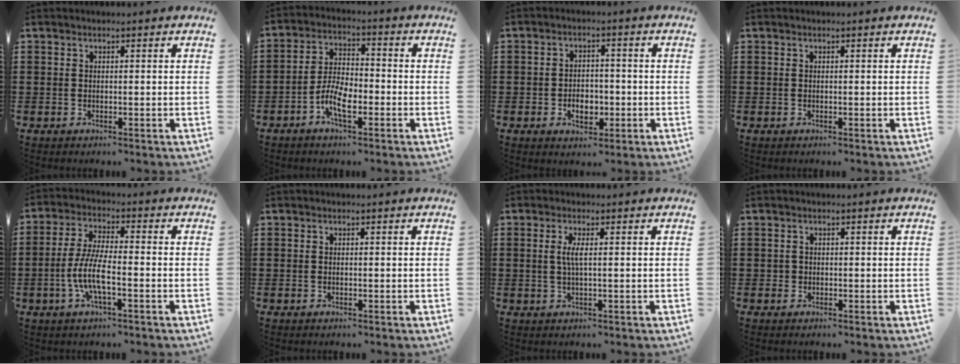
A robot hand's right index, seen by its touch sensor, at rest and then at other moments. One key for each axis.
{"total": 6.3, "fx": -3.0, "fy": 2.6, "fz": 4.9, "tx": -0.116, "ty": 0.000, "tz": -0.063}
{"total": 4.1, "fx": -1.3, "fy": 2.8, "fz": 2.7, "tx": -0.045, "ty": 0.002, "tz": -0.025}
{"total": 0.0}
{"total": 6.9, "fx": -2.5, "fy": 1.6, "fz": 6.3, "tx": -0.147, "ty": -0.013, "tz": -0.054}
{"total": 0.0}
{"total": 2.6, "fx": 0.1, "fy": 0.3, "fz": 2.6, "tx": -0.059, "ty": -0.007, "tz": -0.001}
{"total": 0.7, "fx": -0.1, "fy": 0.7, "fz": 0.1, "tx": -0.004, "ty": 0.005, "tz": -0.002}